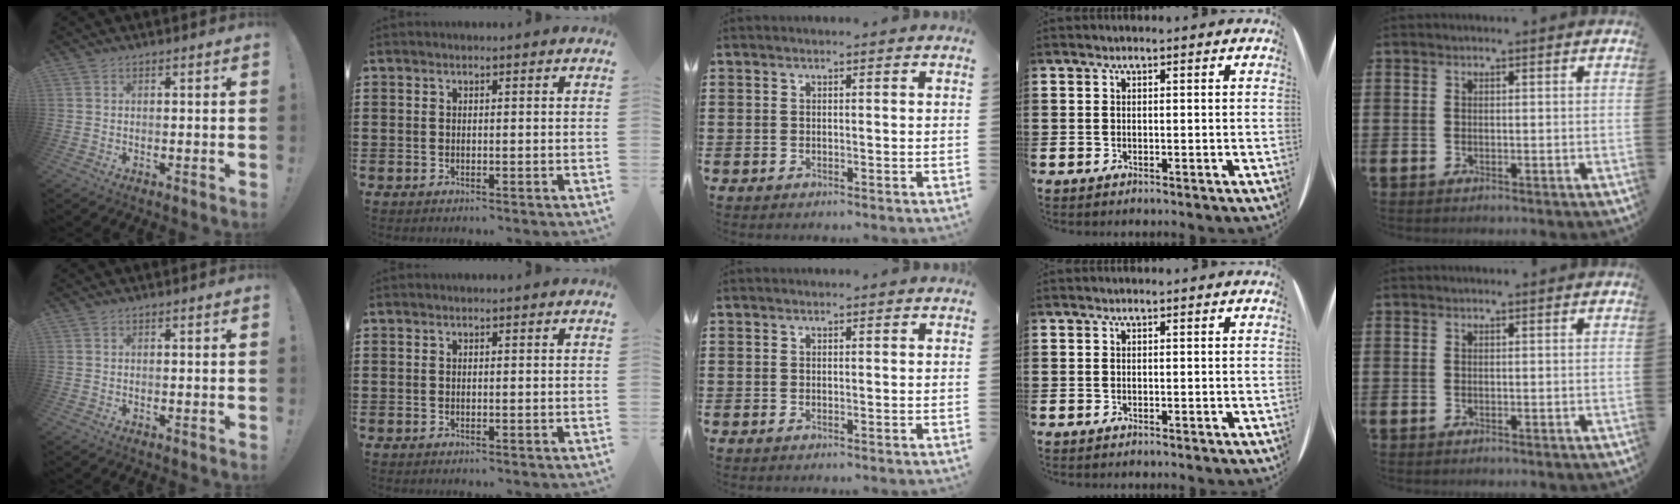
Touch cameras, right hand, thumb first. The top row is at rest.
{}